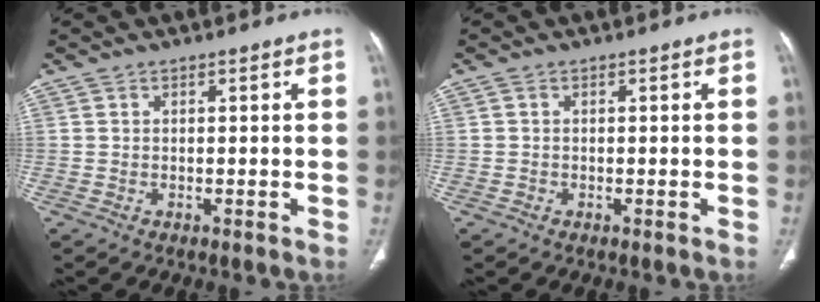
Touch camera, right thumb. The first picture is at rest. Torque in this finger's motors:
{"motor_torque": [-0.66, -0.21, -0.10, 0.11, -0.02]}